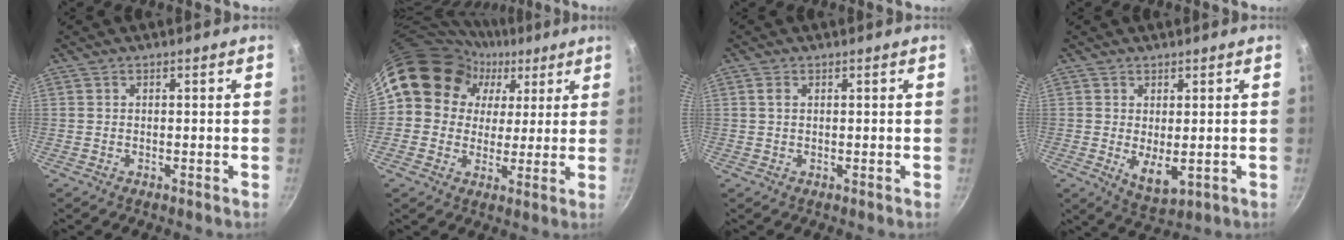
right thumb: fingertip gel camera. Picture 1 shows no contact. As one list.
[{"total": 14.5, "force": [5.1, 12.5, 5.4], "torque": [-0.057, 0.013, 0.073]}, {"total": 1.1, "force": [0.3, 0.7, 0.8], "torque": [-0.015, 0.002, 0.005]}, {"total": 5.6, "force": [-0.1, 2.9, 4.8], "torque": [-0.070, -0.017, 0.011]}]